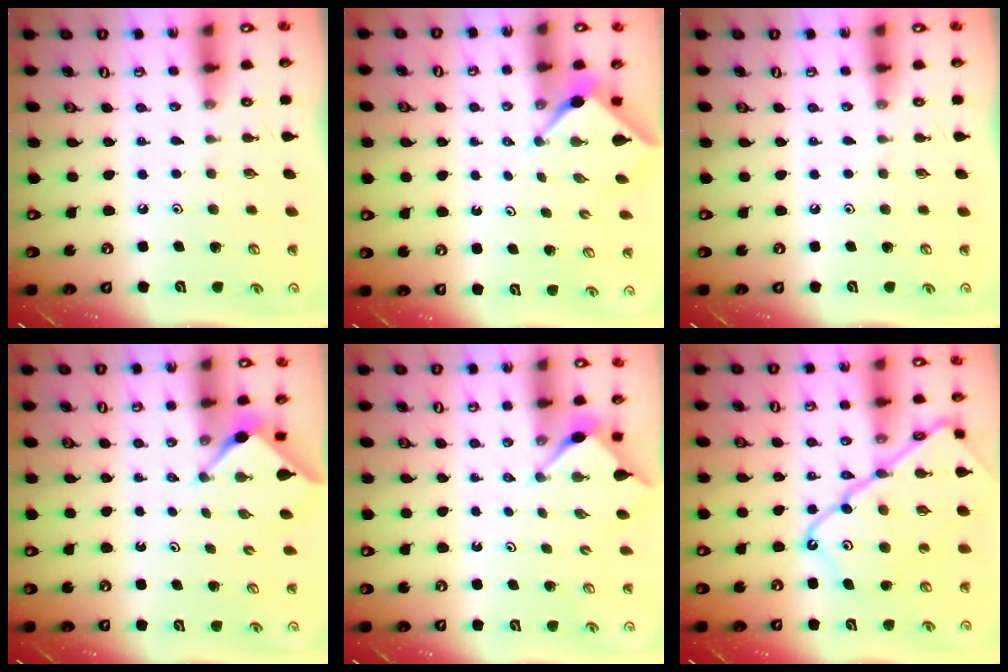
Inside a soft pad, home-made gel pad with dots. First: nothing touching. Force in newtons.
{"total": 2.4, "press": 2.3, "slide": 0.3}
{"total": 0.0}
{"total": 3.0, "press": 2.9, "slide": 0.4}
{"total": 2.8, "press": 2.8, "slide": 0.3}
{"total": 19.3, "press": 19.2, "slide": 2.0}